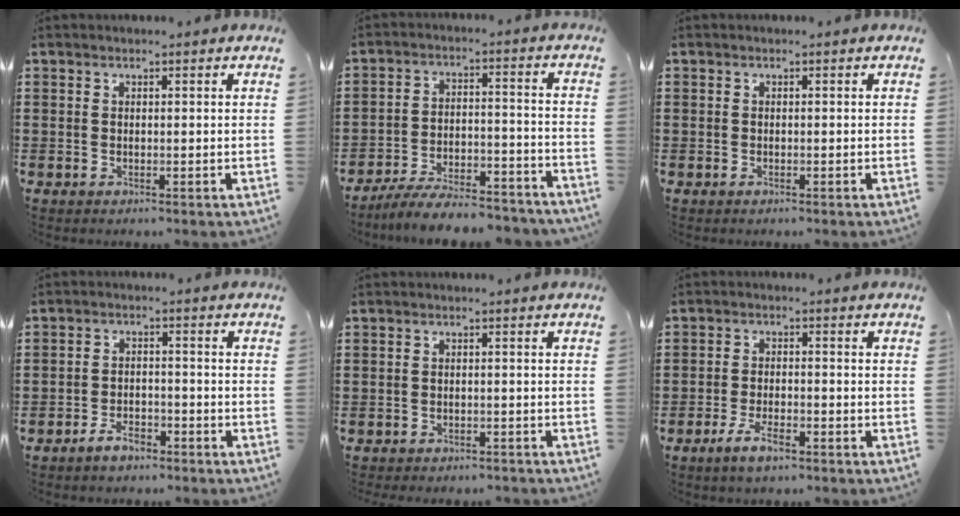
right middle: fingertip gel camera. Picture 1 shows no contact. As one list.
[{"total": 7.9, "force": [-7.4, 0.9, 2.6], "torque": [-0.043, 0.014, -0.142]}, {"total": 0.7, "force": [-0.5, 0.5, 0.0], "torque": [0.000, 0.004, -0.012]}, {"total": 3.7, "force": [-3.2, 1.4, 1.3], "torque": [-0.022, 0.011, -0.061]}, {"total": 1.8, "force": [-1.7, 0.4, -0.2], "torque": [-0.001, 0.003, -0.040]}, {"total": 4.8, "force": [-3.1, 1.7, 3.2], "torque": [-0.065, 0.005, -0.060]}]